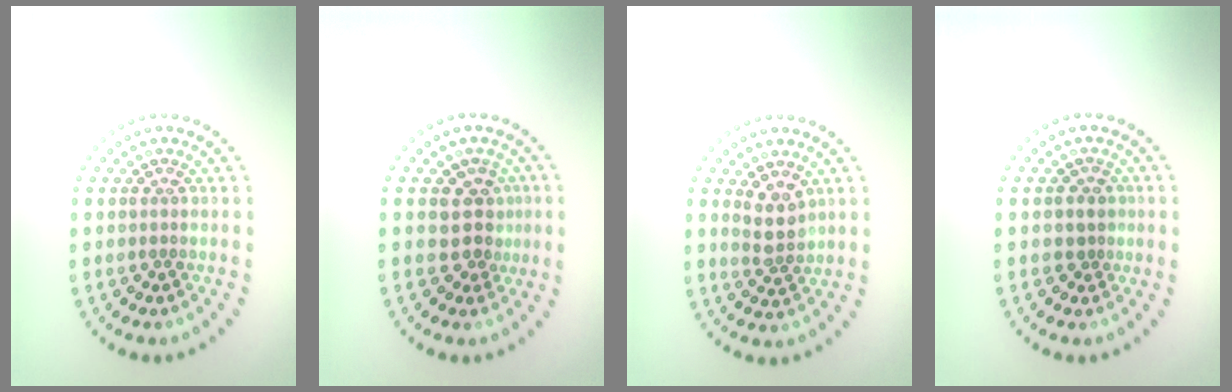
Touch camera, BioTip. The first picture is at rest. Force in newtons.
{"total": 3.0, "press": 2.6, "slide": 1.4}
{"total": 2.3, "press": 2.1, "slide": 1.0}
{"total": 1.5, "press": 1.4, "slide": 0.6}